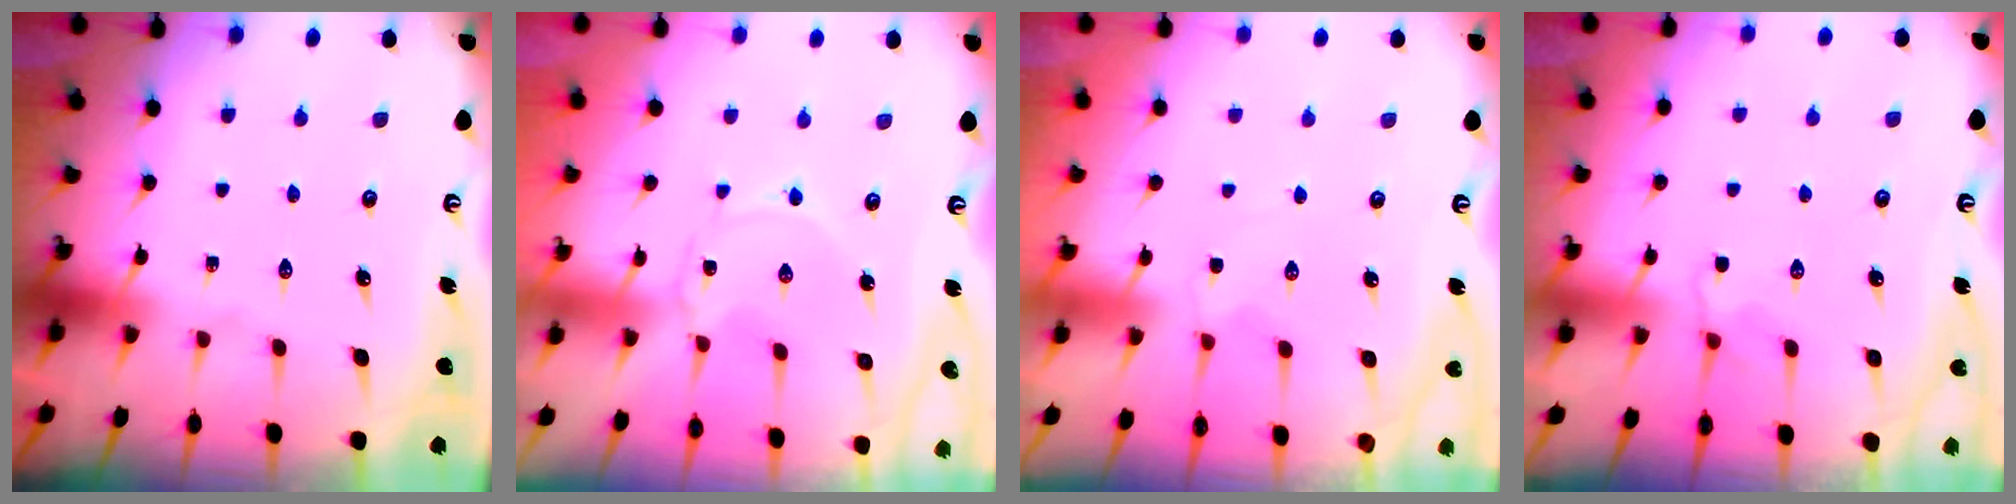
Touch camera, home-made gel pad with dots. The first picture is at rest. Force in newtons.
{"total": 0.0}
{"total": 1.6, "press": 1.6, "slide": 0.4}
{"total": 2.7, "press": 2.1, "slide": 1.8}